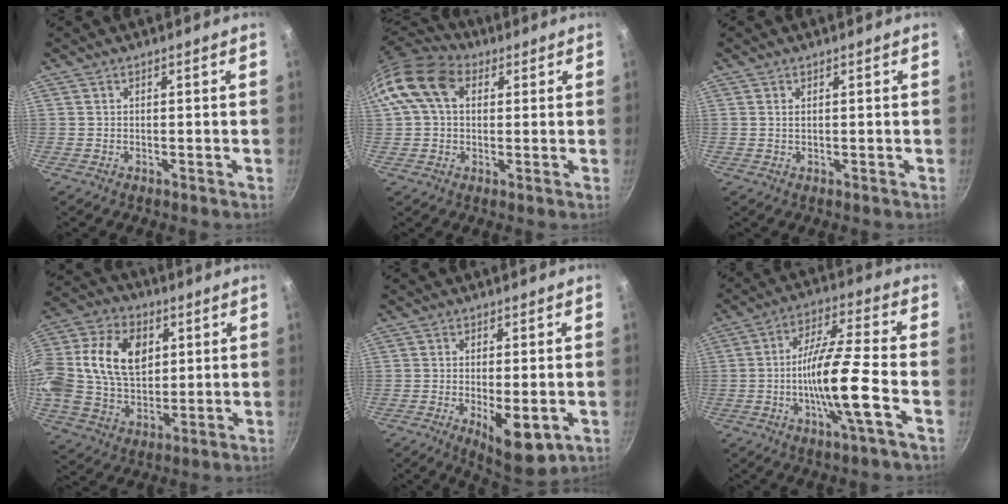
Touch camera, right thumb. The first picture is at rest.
{"total": 13.3, "force": [3.6, 9.4, 8.6], "torque": [-0.151, 0.022, 0.048]}
{"total": 0.8, "force": [0.3, 0.4, 0.6], "torque": [-0.011, 0.001, 0.004]}
{"total": 22.8, "force": [4.9, 16.1, 15.5], "torque": [-0.303, 0.021, 0.081]}
{"total": 8.6, "force": [-2.1, 3.1, 7.7], "torque": [-0.106, -0.007, -0.017]}
{"total": 13.3, "force": [-3.5, 1.3, 12.7], "torque": [-0.227, 0.023, -0.073]}